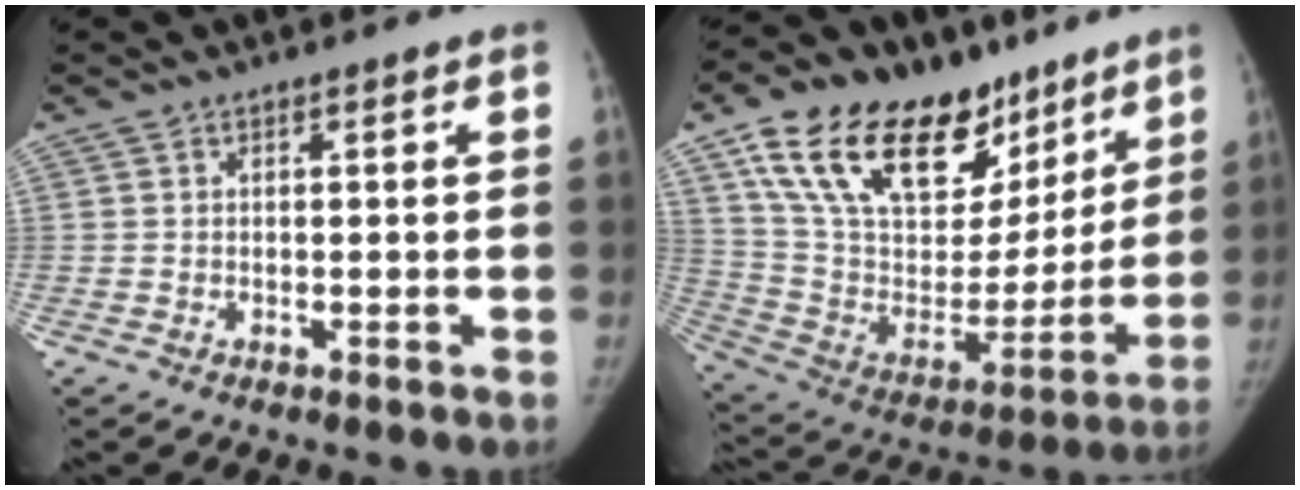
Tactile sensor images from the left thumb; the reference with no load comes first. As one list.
[{"total": 32.5, "force": [19.7, 17.1, 19.4], "torque": [-0.289, -0.024, 0.335]}]